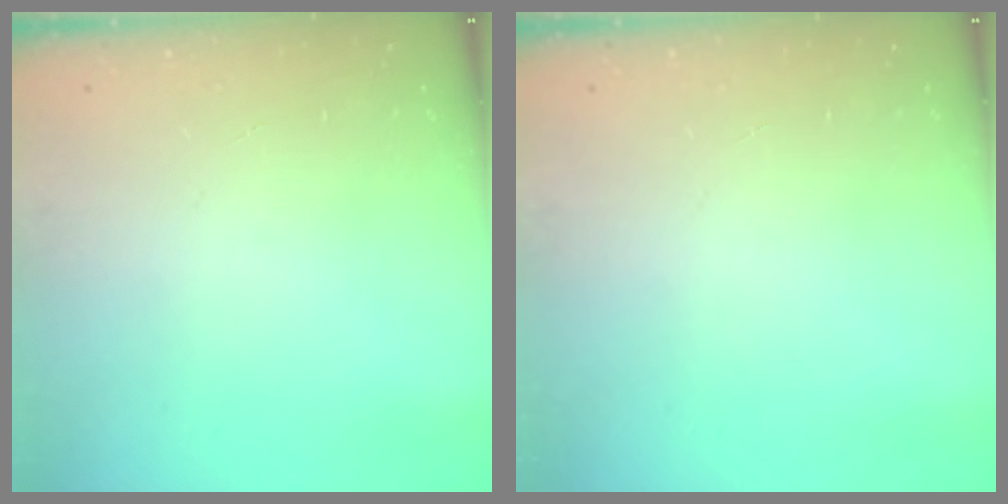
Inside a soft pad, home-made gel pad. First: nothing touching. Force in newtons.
{"total": 0.0}